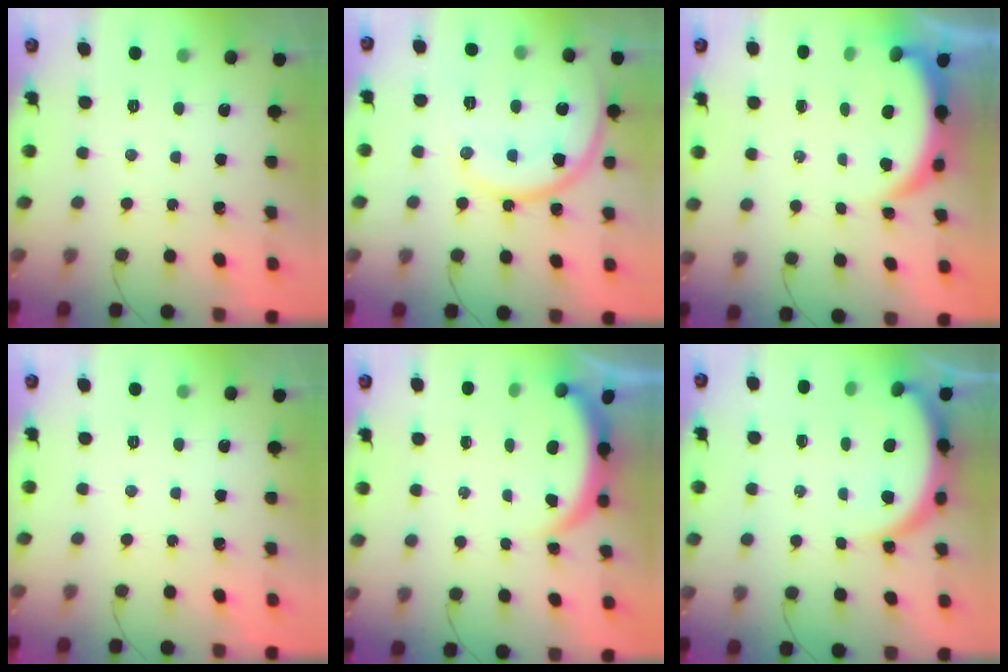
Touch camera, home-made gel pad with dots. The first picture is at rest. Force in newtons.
{"total": 14.0, "press": 14.0, "slide": 0.7}
{"total": 5.6, "press": 5.6, "slide": 0.8}
{"total": 0.0}
{"total": 3.7, "press": 3.7, "slide": 0.1}
{"total": 8.4, "press": 8.3, "slide": 1.0}